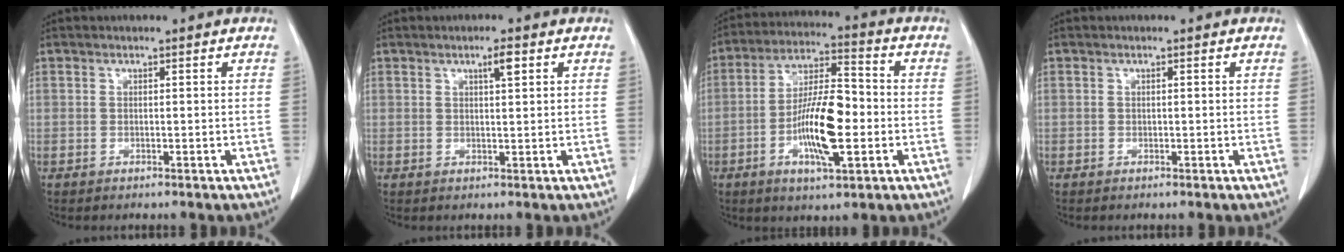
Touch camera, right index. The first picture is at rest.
{"total": 2.2, "force": [1.1, 0.3, 1.9], "torque": [-0.034, 0.000, 0.018]}
{"total": 12.3, "force": [-2.9, 3.2, 11.6], "torque": [-0.219, 0.003, -0.049]}
{"total": 0.0}